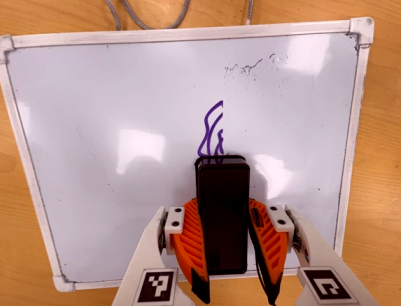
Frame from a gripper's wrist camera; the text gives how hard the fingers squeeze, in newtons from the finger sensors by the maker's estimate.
{"total": 7.7, "left": 6.2, "right": 9.1}